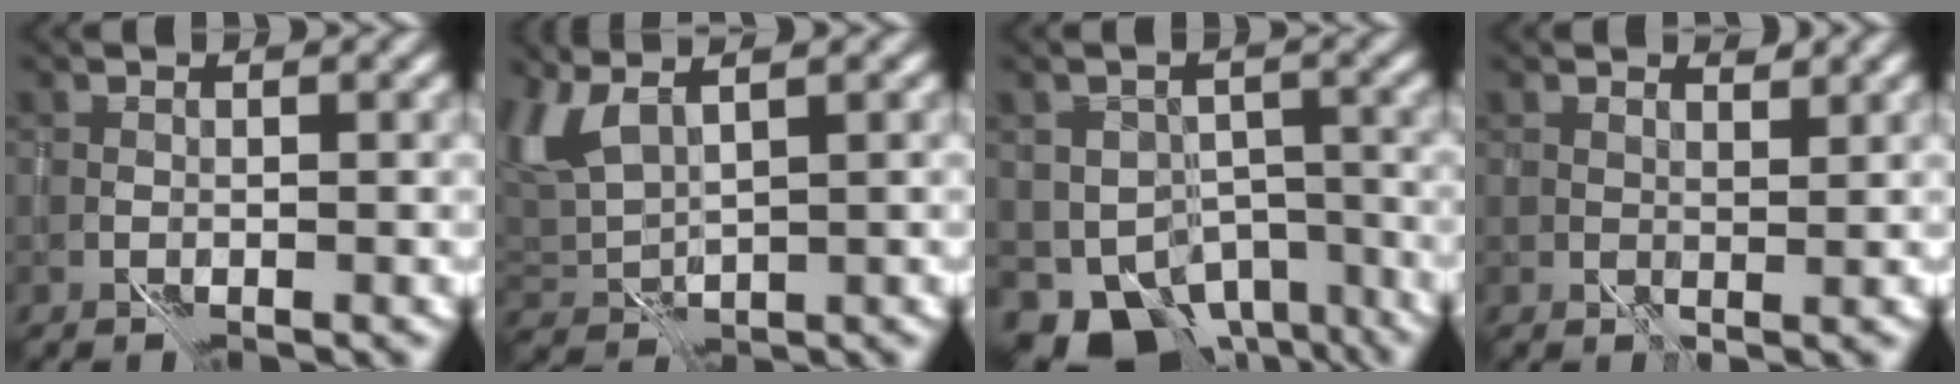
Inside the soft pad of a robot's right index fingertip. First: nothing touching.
{"total": 5.5, "force": [3.0, 2.1, 4.0], "torque": [-0.106, 0.008, 0.059]}
{"total": 8.6, "force": [-5.6, 5.4, 3.6], "torque": [-0.040, -0.006, -0.063]}
{"total": 2.2, "force": [2.1, -0.1, 0.2], "torque": [-0.001, 0.003, 0.035]}